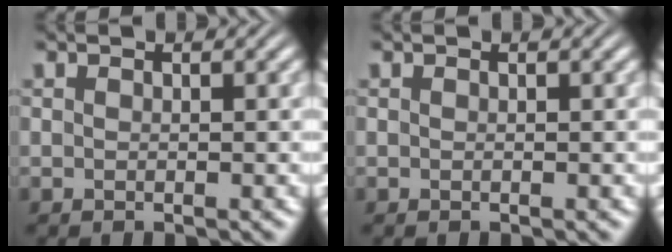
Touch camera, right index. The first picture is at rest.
{"total": 0.0}